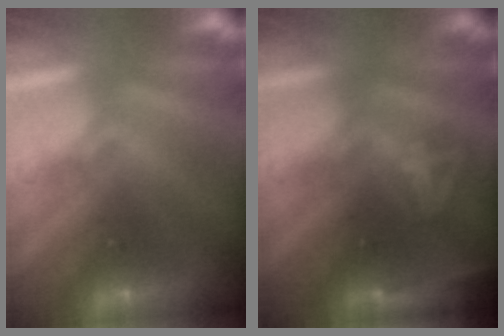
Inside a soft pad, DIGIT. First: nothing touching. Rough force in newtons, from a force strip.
{"total": 6.6}